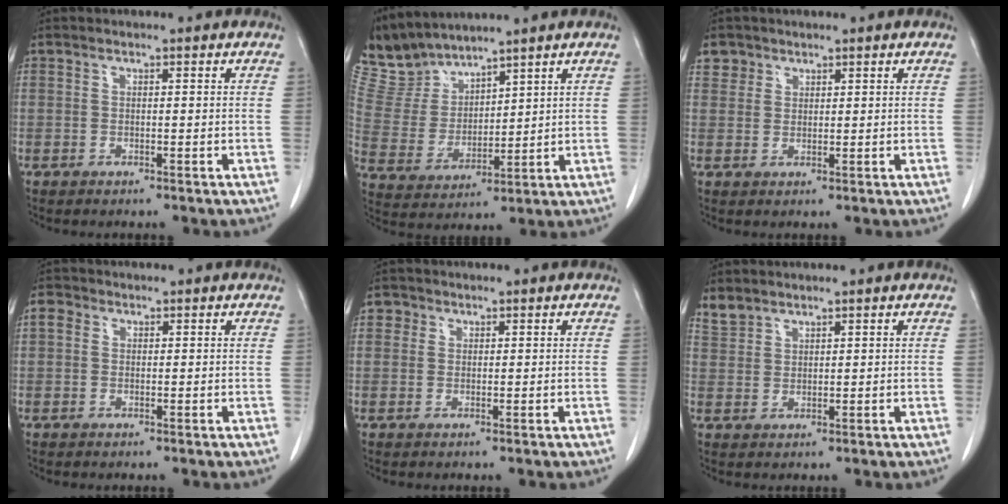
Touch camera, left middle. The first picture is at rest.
{"total": 7.9, "force": [7.8, 1.2, 0.3], "torque": [-0.029, 0.010, 0.183]}
{"total": 2.5, "force": [1.6, 1.8, -0.1], "torque": [0.012, 0.004, 0.024]}
{"total": 1.8, "force": [0.5, 1.6, 0.8], "torque": [-0.016, 0.011, 0.004]}
{"total": 1.5, "force": [0.6, 1.4, 0.2], "torque": [0.008, 0.002, 0.002]}
{"total": 2.5, "force": [2.3, 1.0, 0.1], "torque": [-0.002, 0.008, 0.048]}